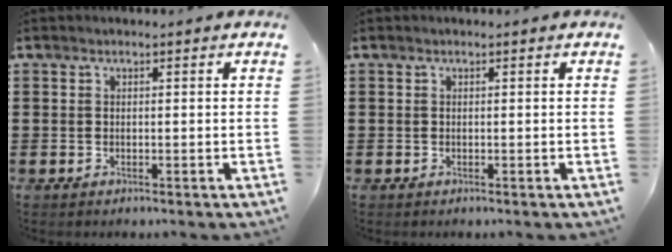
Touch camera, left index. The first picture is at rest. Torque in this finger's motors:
{"motor_torque": [0.00, 0.00, 0.00, -0.01]}